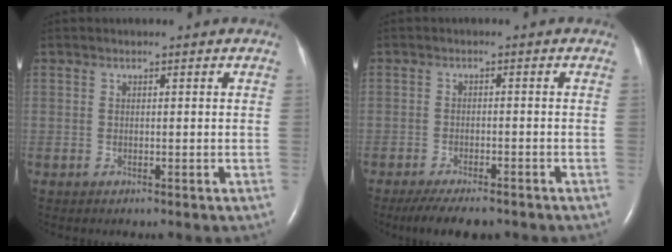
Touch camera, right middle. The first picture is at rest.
{"total": 8.4, "force": [-6.9, 2.2, 4.3], "torque": [-0.063, -0.010, -0.103]}